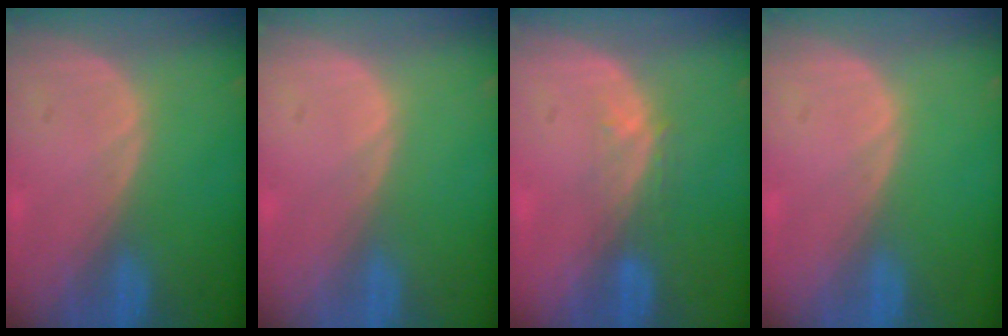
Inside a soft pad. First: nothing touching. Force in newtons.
{"total": 0.0}
{"total": 2.9, "press": 2.4, "slide": 1.7}
{"total": 0.0}